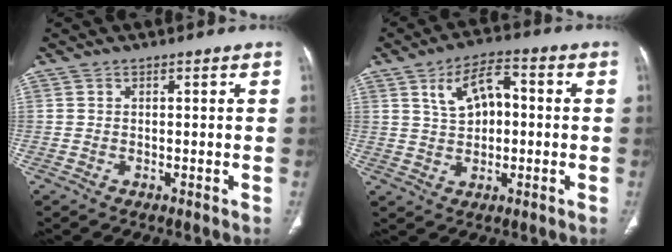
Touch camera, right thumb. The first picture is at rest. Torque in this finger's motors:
{"motor_torque": [0.02, 0.02, 0.03, -0.03, 0.07]}